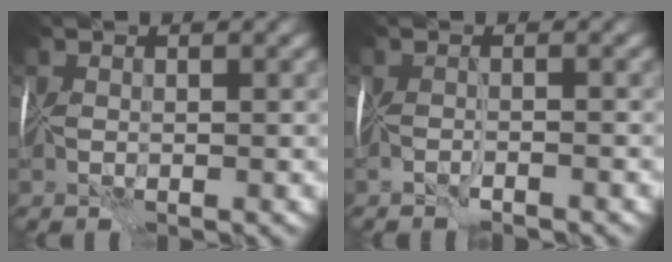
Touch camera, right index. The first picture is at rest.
{"total": 1.3, "force": [-1.2, 0.0, 0.5], "torque": [-0.008, -0.007, -0.026]}